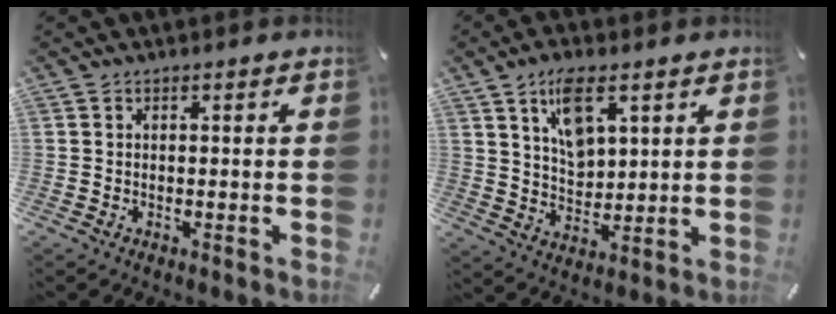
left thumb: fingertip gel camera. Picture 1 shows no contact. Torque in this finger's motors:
{"motor_torque": [0.22, -0.17, 0.41, 0.11, 0.10]}